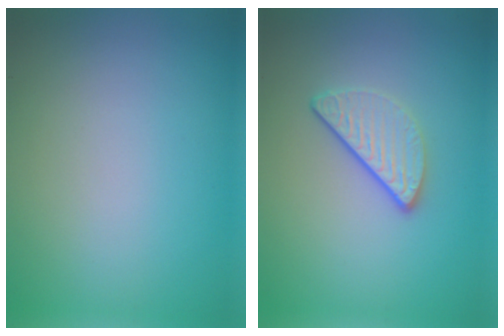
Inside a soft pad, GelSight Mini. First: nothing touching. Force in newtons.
{"total": 3.0, "press": 2.3, "slide": 1.8}